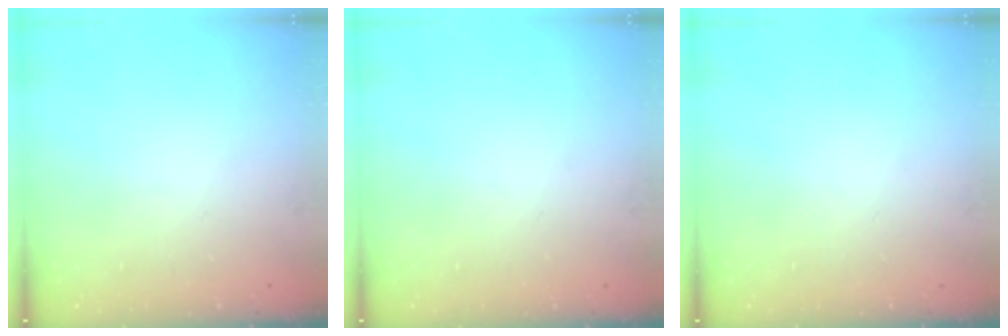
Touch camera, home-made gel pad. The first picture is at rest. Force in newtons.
{"total": 0.0}
{"total": 0.0}